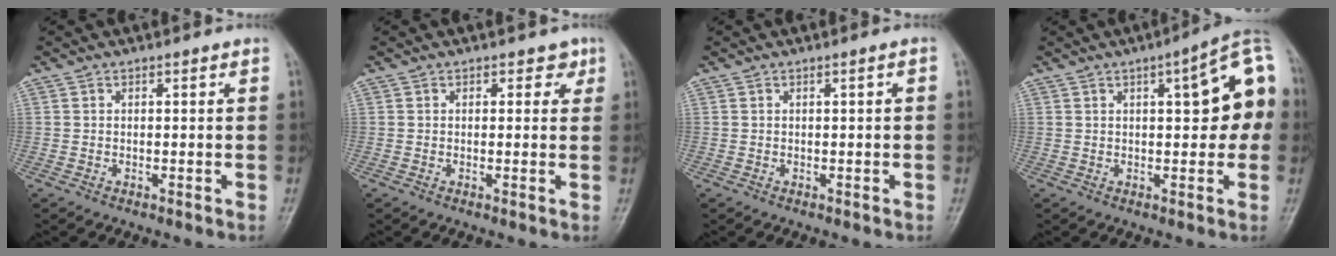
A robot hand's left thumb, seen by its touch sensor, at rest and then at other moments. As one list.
[{"total": 2.5, "force": [1.1, 1.9, 1.2], "torque": [0.014, -0.001, 0.006]}, {"total": 0.9, "force": [0.0, 0.3, 0.9], "torque": [-0.013, 0.002, 0.000]}, {"total": 12.5, "force": [2.1, 4.9, 11.3], "torque": [-0.105, 0.031, 0.018]}]